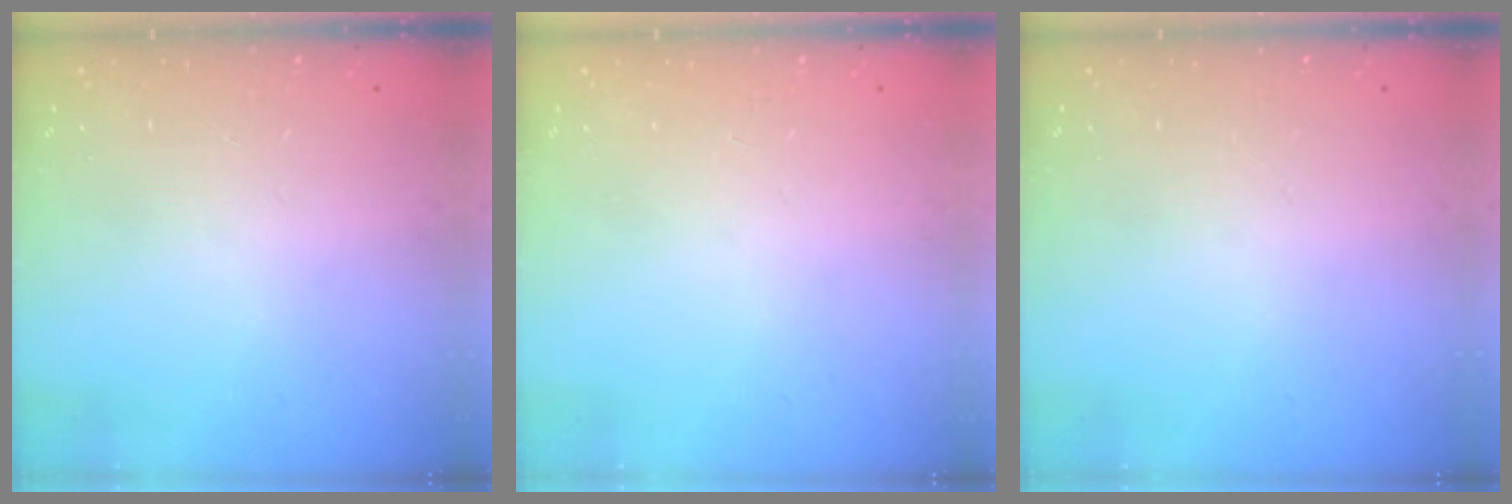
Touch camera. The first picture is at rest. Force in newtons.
{"total": 0.0}
{"total": 0.0}